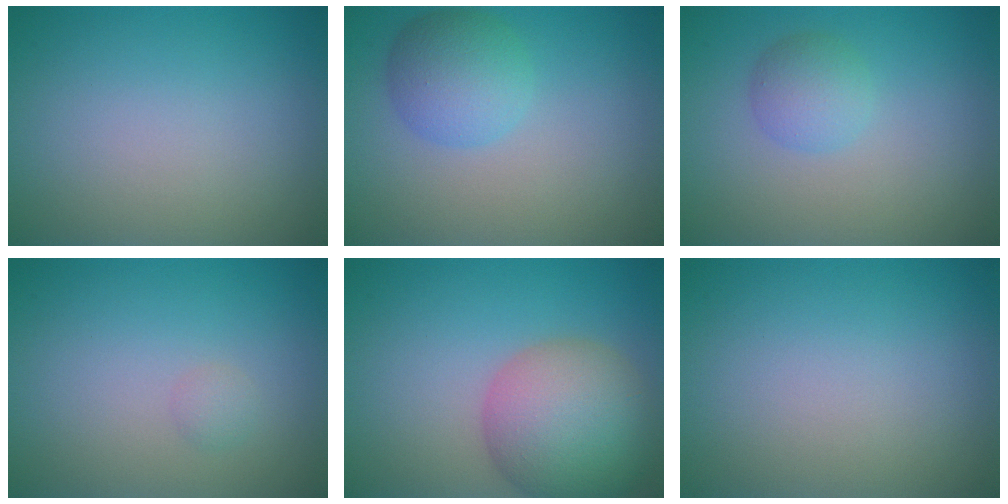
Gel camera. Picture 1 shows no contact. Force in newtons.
{"total": 4.0, "press": 4.0, "slide": 0.1}
{"total": 2.3, "press": 2.3, "slide": 0.1}
{"total": 0.8, "press": 0.8, "slide": 0.0}
{"total": 8.6, "press": 8.6, "slide": 0.3}
{"total": 0.0}